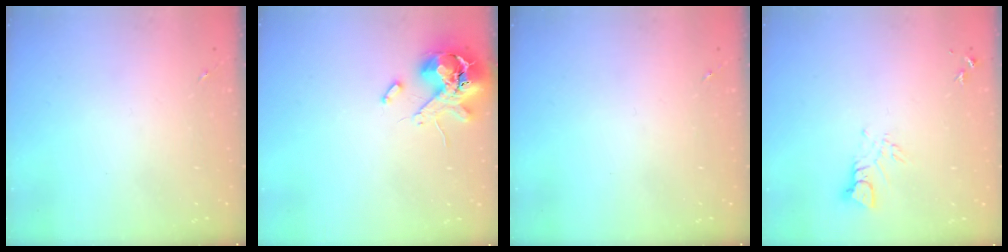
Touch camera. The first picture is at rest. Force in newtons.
{"total": 12.2, "press": 12.0, "slide": 1.8}
{"total": 0.0}
{"total": 3.7, "press": 3.7, "slide": 0.4}